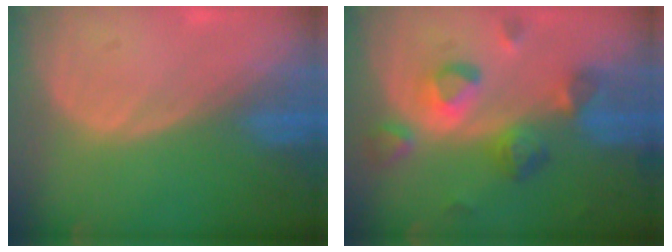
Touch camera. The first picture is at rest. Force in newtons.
{"total": 8.3, "press": 7.8, "slide": 2.8}